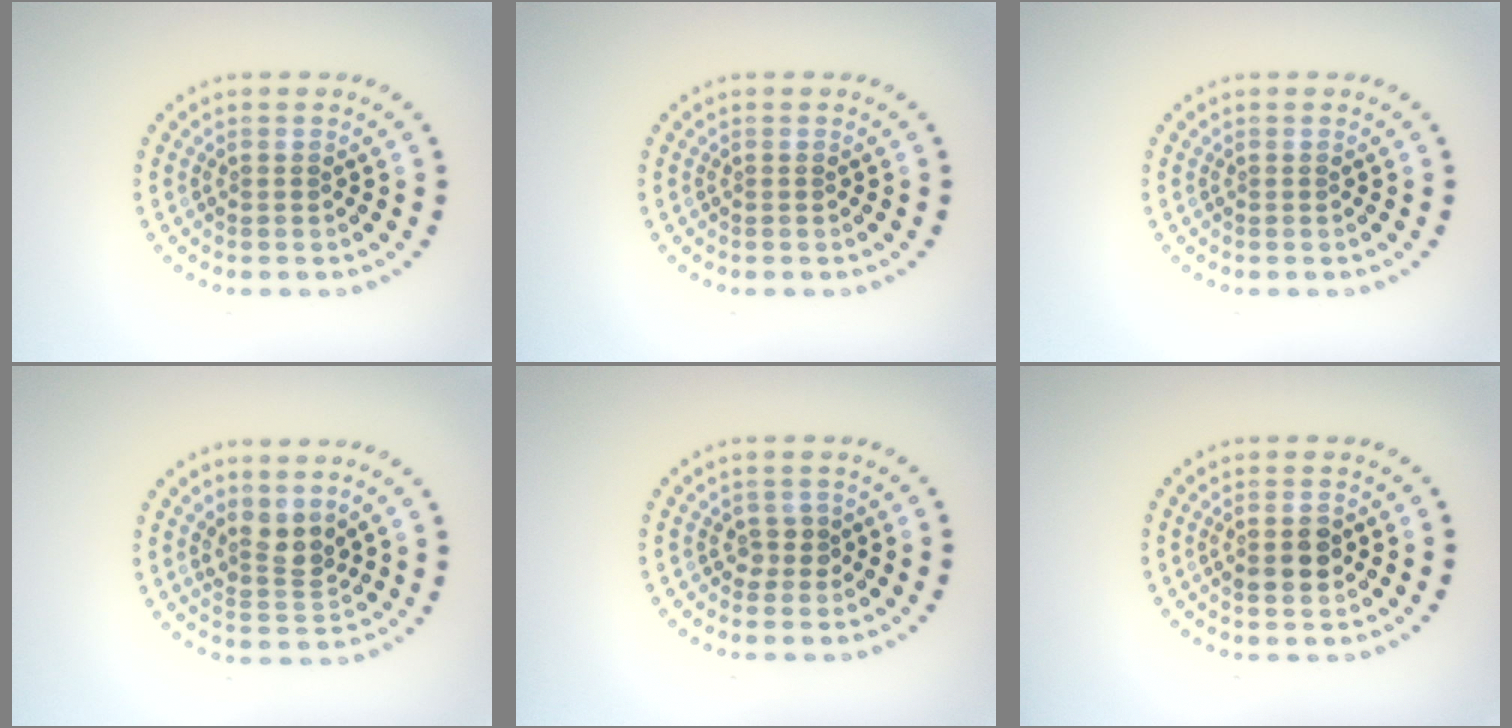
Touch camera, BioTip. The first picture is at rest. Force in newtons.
{"total": 0.0}
{"total": 0.0}
{"total": 2.6, "press": 2.0, "slide": 1.6}
{"total": 1.3, "press": 1.0, "slide": 0.8}
{"total": 2.2, "press": 2.2, "slide": 0.2}